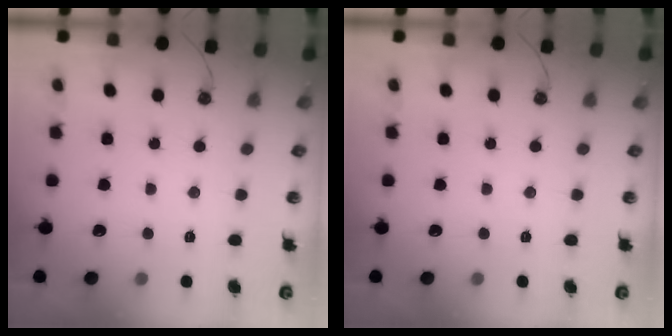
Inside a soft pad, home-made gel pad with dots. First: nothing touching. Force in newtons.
{"total": 0.0}